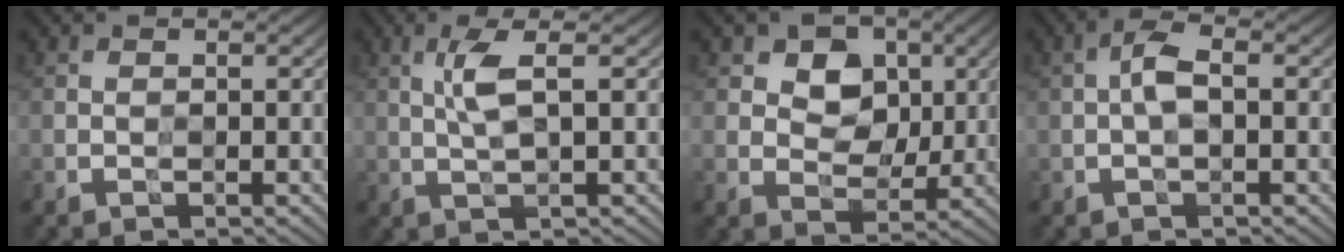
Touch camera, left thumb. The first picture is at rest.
{"total": 3.7, "force": [1.3, 0.4, 3.4], "torque": [-0.079, 0.007, 0.024]}
{"total": 6.3, "force": [2.7, 4.6, 3.3], "torque": [-0.067, -0.008, 0.046]}
{"total": 2.8, "force": [0.1, 1.0, 2.6], "torque": [-0.057, 0.010, -0.006]}